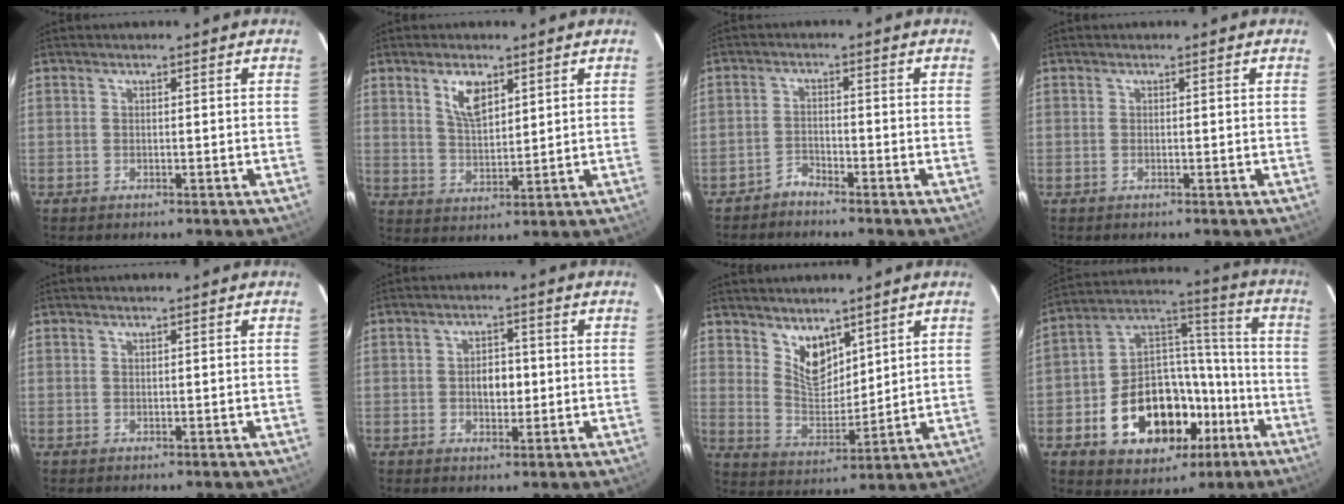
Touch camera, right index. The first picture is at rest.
{"total": 6.4, "force": [3.4, 2.9, 4.5], "torque": [-0.080, 0.003, 0.068]}
{"total": 2.3, "force": [-2.2, 0.5, 0.0], "torque": [-0.001, 0.003, -0.045]}
{"total": 0.0}
{"total": 0.0}
{"total": 4.2, "force": [-0.2, 2.7, 3.2], "torque": [-0.053, 0.007, 0.000]}
{"total": 7.9, "force": [5.5, 4.2, 3.8], "torque": [-0.058, -0.003, 0.111]}
{"total": 22.1, "force": [-9.0, 14.6, 13.9], "torque": [-0.277, 0.043, -0.117]}